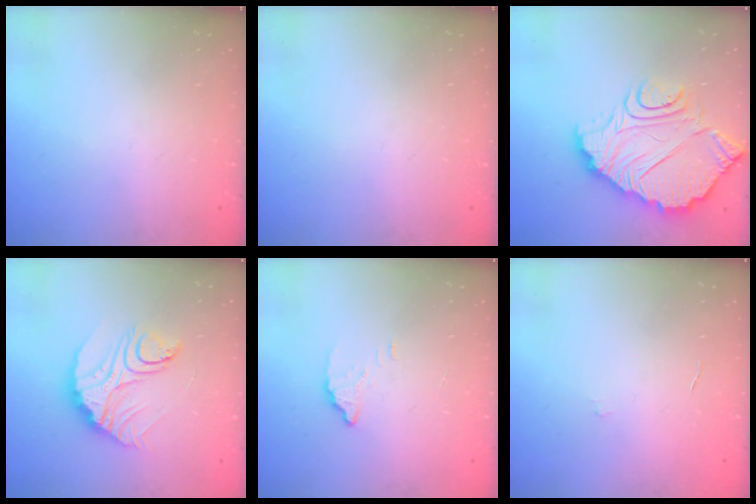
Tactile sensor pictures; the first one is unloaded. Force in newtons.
{"total": 0.0}
{"total": 16.2, "press": 16.1, "slide": 1.5}
{"total": 12.9, "press": 12.9, "slide": 0.9}
{"total": 1.8, "press": 1.7, "slide": 0.1}
{"total": 3.9, "press": 3.9, "slide": 0.2}